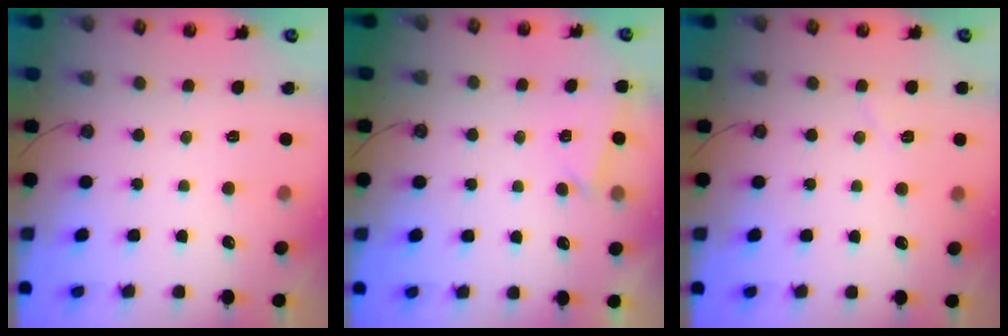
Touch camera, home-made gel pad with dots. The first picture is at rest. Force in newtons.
{"total": 2.8, "press": 1.6, "slide": 2.3}
{"total": 4.6, "press": 3.8, "slide": 2.6}